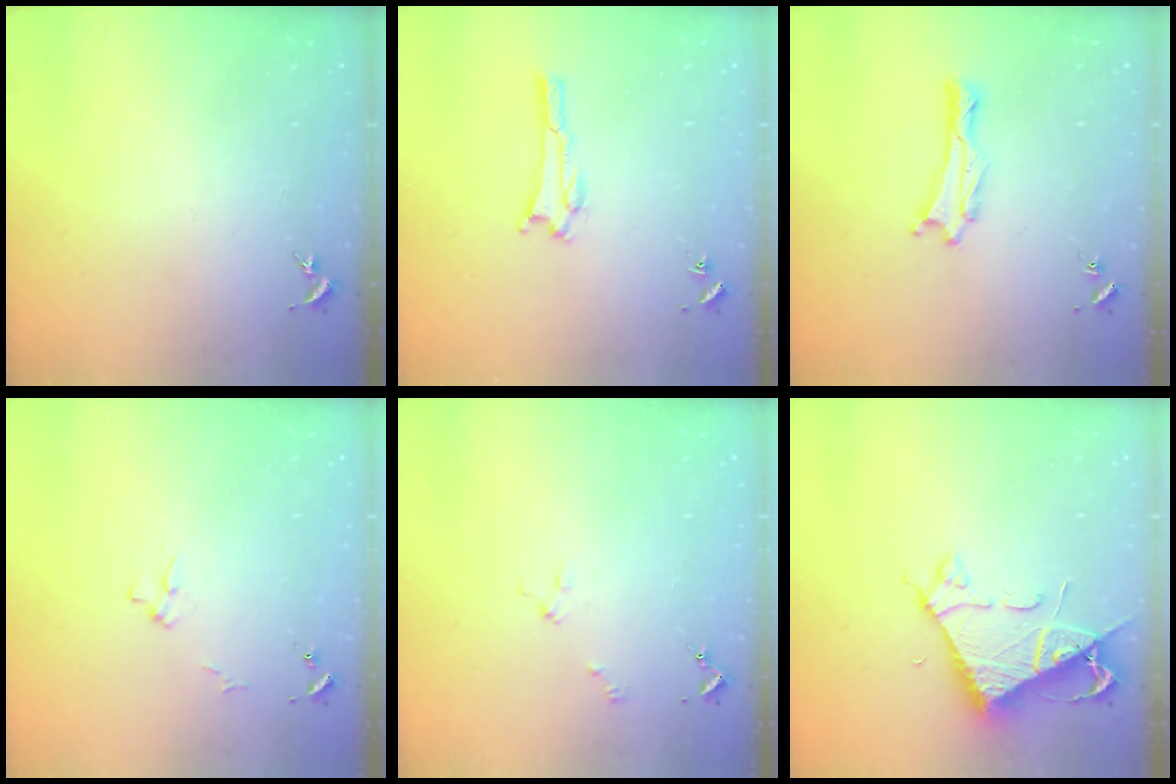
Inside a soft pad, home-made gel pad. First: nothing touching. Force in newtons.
{"total": 1.5, "press": 1.5, "slide": 0.2}
{"total": 0.6, "press": 0.5, "slide": 0.1}
{"total": 2.7, "press": 2.7, "slide": 0.3}
{"total": 2.0, "press": 2.0, "slide": 0.2}
{"total": 6.5, "press": 6.5, "slide": 0.7}